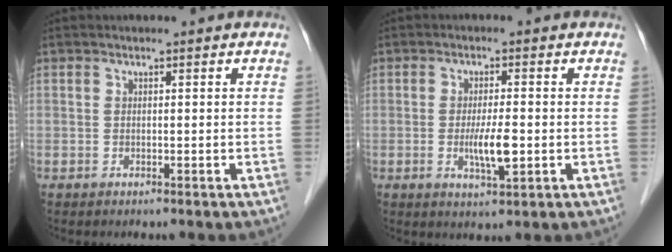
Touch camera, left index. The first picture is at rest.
{"total": 4.6, "force": [-0.8, 0.7, 4.5], "torque": [-0.088, -0.008, -0.011]}